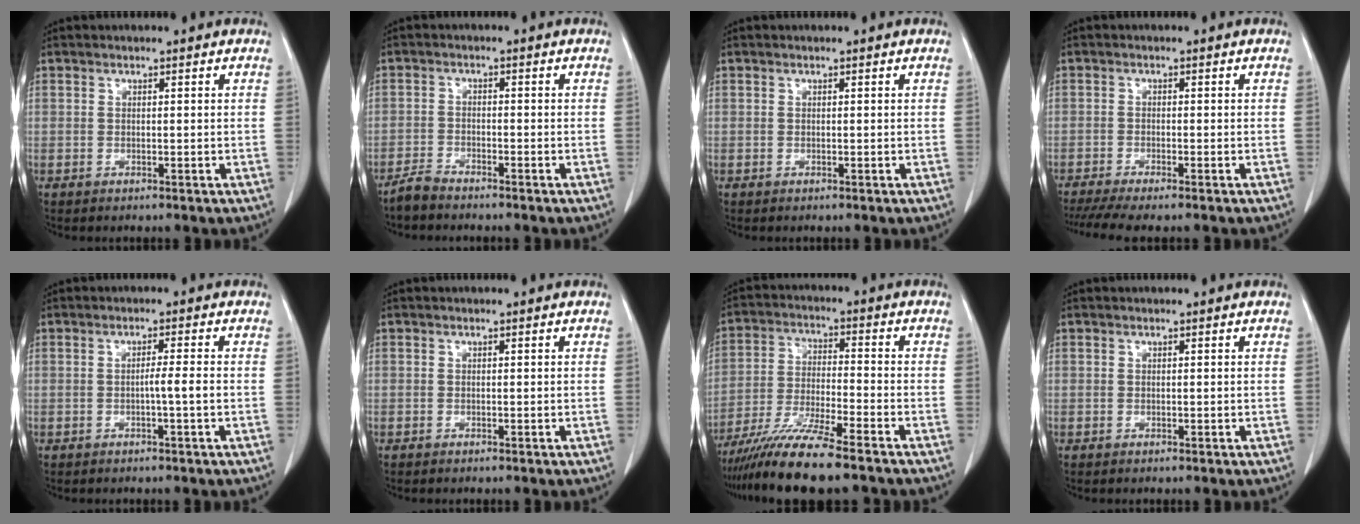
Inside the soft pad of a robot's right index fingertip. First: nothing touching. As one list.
[{"total": 2.4, "force": [-2.3, 0.2, 0.7], "torque": [-0.019, -0.005, -0.045]}, {"total": 0.0}, {"total": 7.1, "force": [-5.8, 0.2, 4.0], "torque": [-0.058, -0.014, -0.094]}, {"total": 2.1, "force": [-0.6, -0.5, 2.0], "torque": [-0.032, 0.001, -0.011]}, {"total": 0.0}, {"total": 11.9, "force": [-9.5, -0.3, 7.2], "torque": [-0.129, -0.029, -0.167]}, {"total": 0.0}]